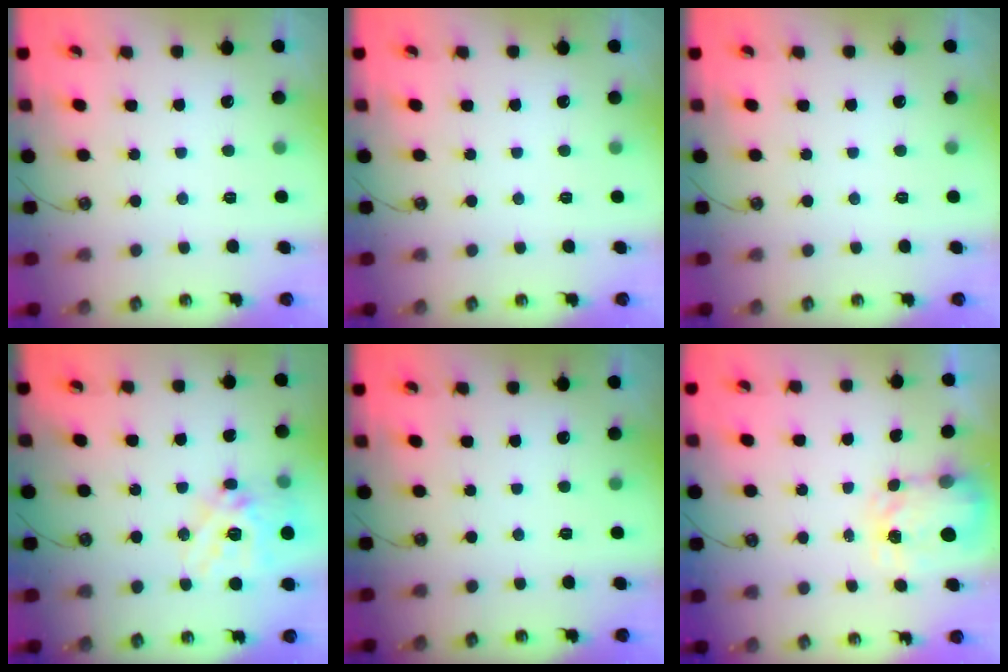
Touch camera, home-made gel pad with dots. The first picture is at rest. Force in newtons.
{"total": 0.0}
{"total": 0.0}
{"total": 18.0, "press": 17.9, "slide": 1.9}
{"total": 0.0}
{"total": 3.9, "press": 3.9, "slide": 0.6}